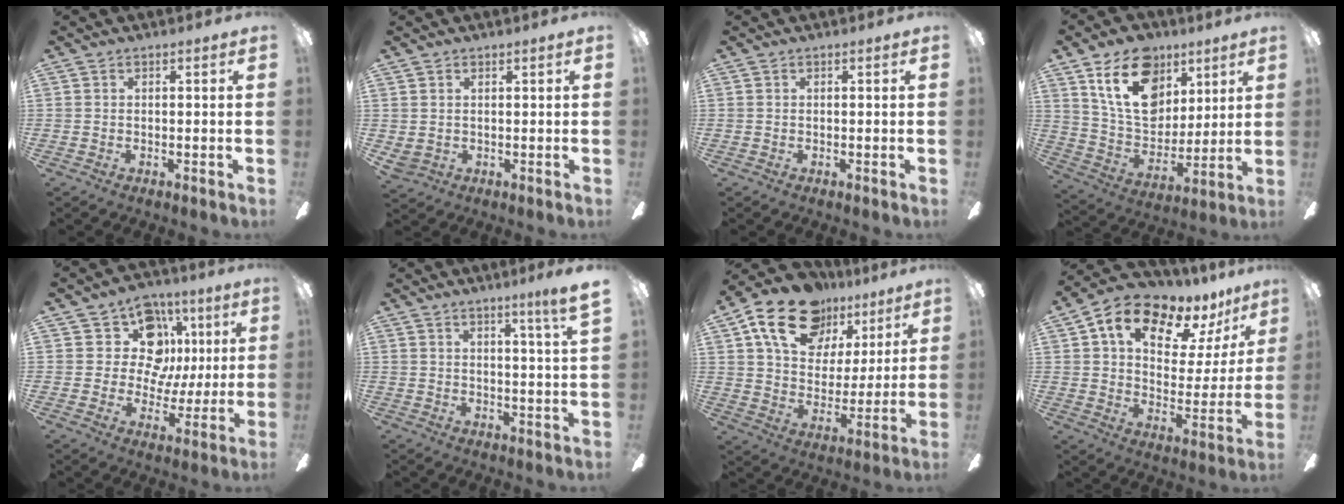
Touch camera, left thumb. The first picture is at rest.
{"total": 2.5, "force": [1.5, 2.0, 0.3], "torque": [-0.009, -0.003, 0.029]}
{"total": 0.0}
{"total": 20.2, "force": [10.3, 13.7, 10.8], "torque": [-0.166, -0.032, 0.187]}
{"total": 15.0, "force": [4.9, 12.0, 7.5], "torque": [-0.112, -0.002, 0.096]}
{"total": 4.9, "force": [3.7, -1.0, 3.0], "torque": [-0.050, -0.027, 0.059]}
{"total": 18.9, "force": [11.9, 11.8, 8.7], "torque": [-0.155, -0.059, 0.219]}
{"total": 14.3, "force": [9.8, 7.1, 7.6], "torque": [-0.136, -0.060, 0.171]}